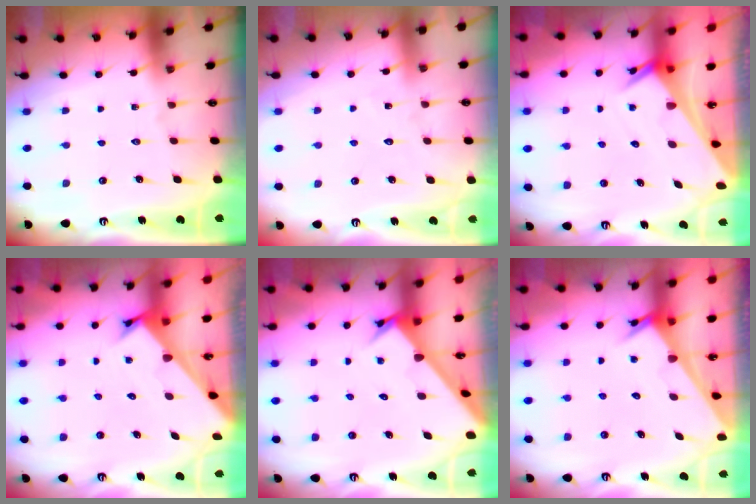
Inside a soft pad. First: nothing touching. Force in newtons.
{"total": 5.3, "press": 5.3, "slide": 0.5}
{"total": 2.9, "press": 2.9, "slide": 0.2}
{"total": 2.3, "press": 2.3, "slide": 0.2}
{"total": 2.8, "press": 2.8, "slide": 0.3}
{"total": 2.6, "press": 2.6, "slide": 0.1}